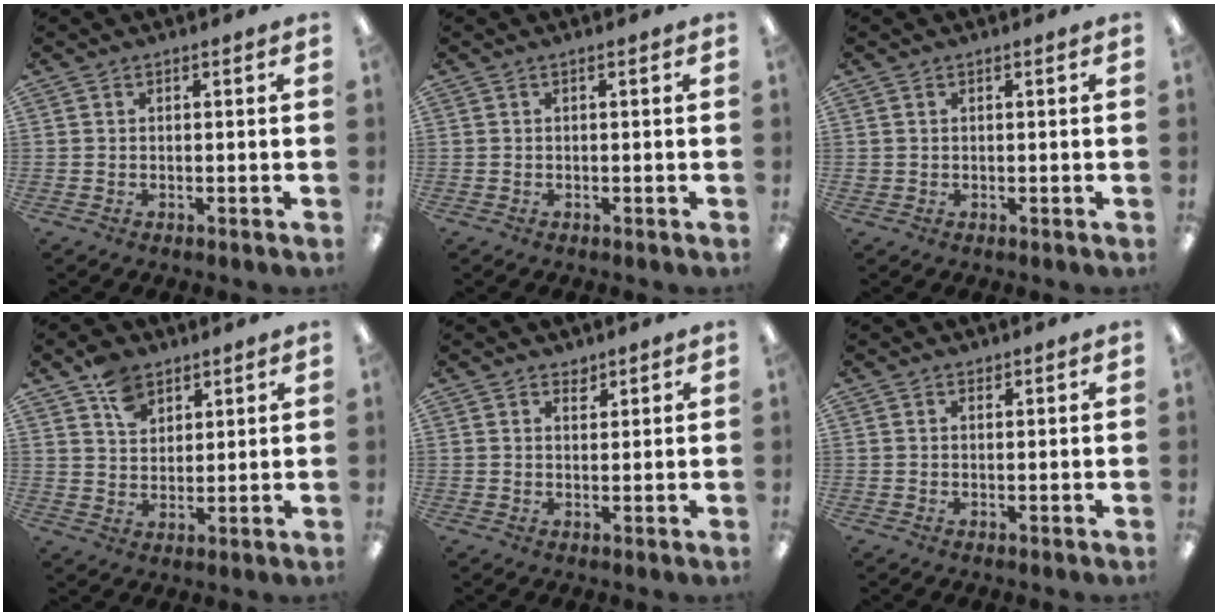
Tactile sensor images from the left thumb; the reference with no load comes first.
{"total": 0.0}
{"total": 0.9, "force": [0.4, 0.8, 0.1], "torque": [-0.002, 0.004, 0.007]}
{"total": 7.7, "force": [5.2, 5.0, 2.7], "torque": [-0.049, -0.014, 0.096]}
{"total": 2.3, "force": [2.0, 1.2, 0.2], "torque": [0.010, -0.014, 0.035]}
{"total": 1.1, "force": [0.9, 0.6, 0.1], "torque": [0.006, -0.003, 0.015]}